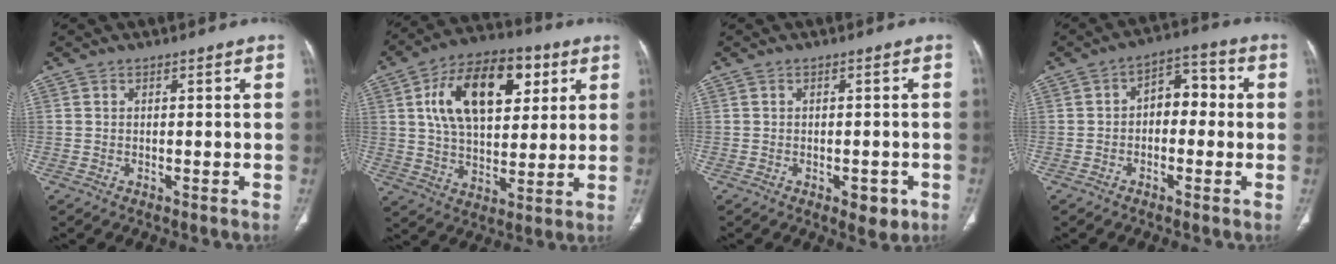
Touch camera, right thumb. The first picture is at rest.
{"total": 19.8, "force": [6.5, 11.3, 14.9], "torque": [-0.214, -0.004, 0.106]}
{"total": 4.4, "force": [-1.9, 2.5, 3.1], "torque": [-0.018, 0.003, -0.018]}
{"total": 7.1, "force": [-0.1, 4.7, 5.3], "torque": [-0.042, 0.033, -0.015]}